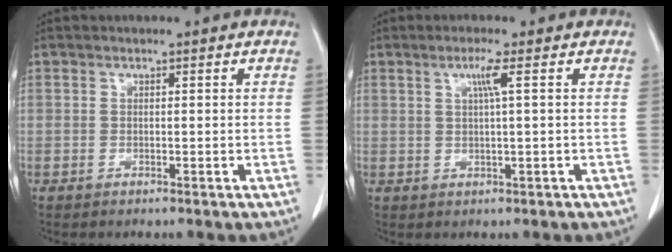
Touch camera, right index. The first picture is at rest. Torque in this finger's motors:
{"motor_torque": [0.21, -0.07, 0.07, 0.04]}